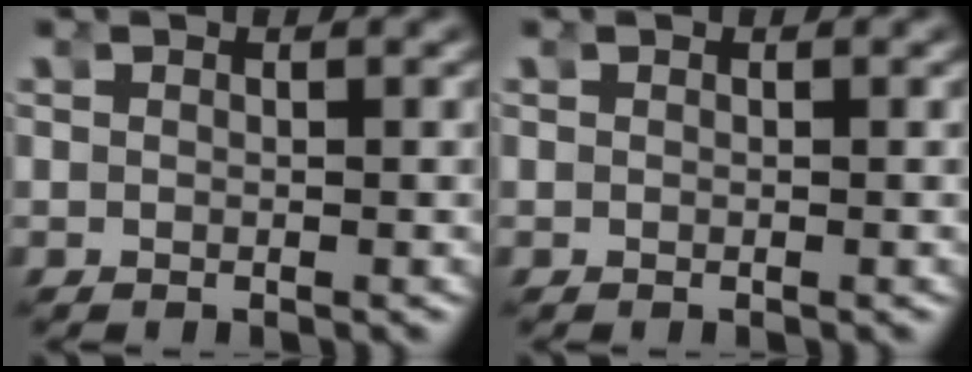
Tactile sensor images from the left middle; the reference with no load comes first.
{"total": 0.0}